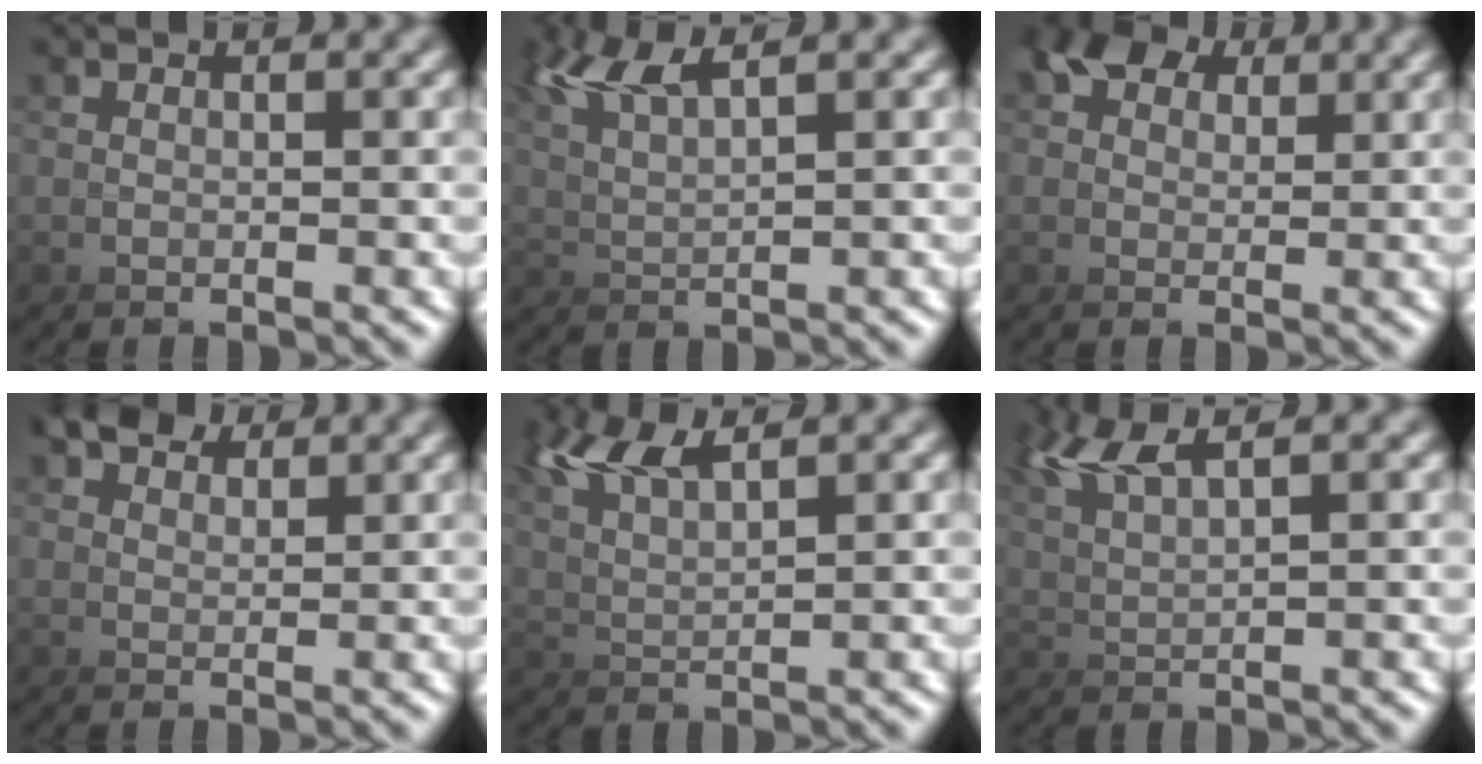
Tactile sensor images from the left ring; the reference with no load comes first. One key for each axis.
{"total": 3.6, "fx": 3.4, "fy": -0.7, "fz": 0.9, "tx": -0.073, "ty": 0.021, "tz": 0.051}
{"total": 7.0, "fx": 2.5, "fy": 6.0, "fz": 2.6, "tx": -0.026, "ty": 0.013, "tz": 0.020}
{"total": 2.9, "fx": 2.3, "fy": 1.7, "fz": 0.2, "tx": 0.006, "ty": 0.014, "tz": 0.022}
{"total": 4.1, "fx": 3.9, "fy": -0.2, "fz": 1.2, "tx": -0.072, "ty": 0.024, "tz": 0.056}
{"total": 3.1, "fx": 2.9, "fy": -0.8, "fz": 0.6, "tx": -0.060, "ty": 0.019, "tz": 0.045}